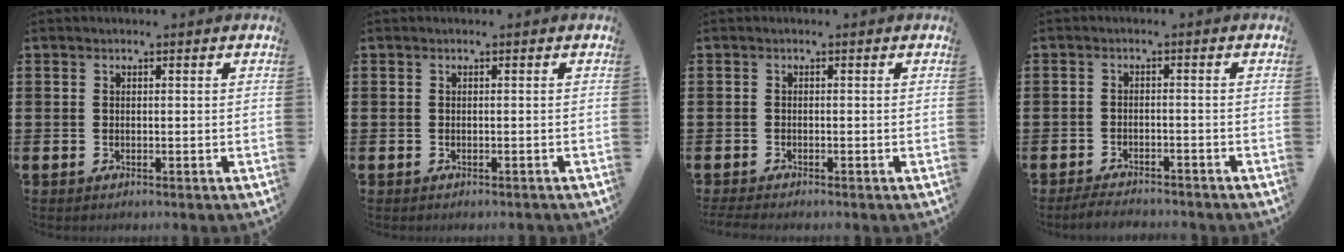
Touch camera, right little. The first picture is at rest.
{"total": 0.0}
{"total": 0.8, "force": [-0.7, 0.1, 0.3], "torque": [-0.007, -0.002, -0.014]}
{"total": 2.2, "force": [-2.2, 0.1, 0.4], "torque": [-0.009, 0.006, -0.045]}